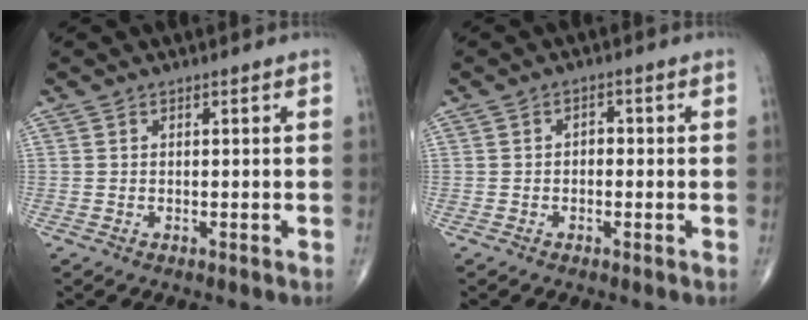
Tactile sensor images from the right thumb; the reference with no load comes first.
{"total": 1.6, "force": [-0.2, 1.1, 1.2], "torque": [-0.005, 0.006, -0.010]}